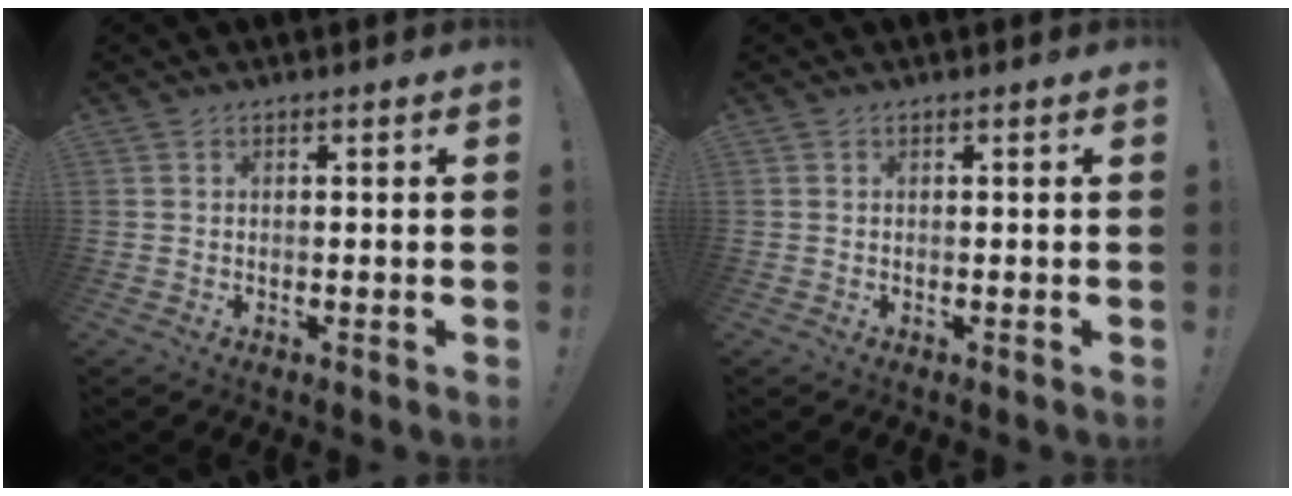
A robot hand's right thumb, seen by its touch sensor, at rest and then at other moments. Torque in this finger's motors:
{"motor_torque": [-0.01, -0.01, -0.02, 0.03, 0.01]}